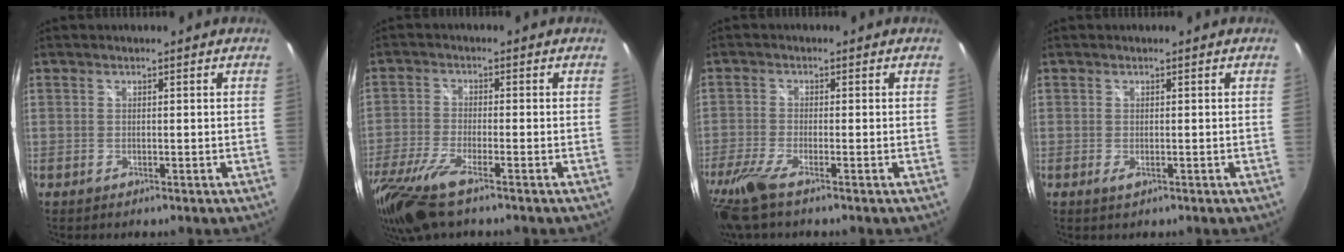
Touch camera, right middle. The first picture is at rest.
{"total": 11.2, "force": [-8.0, 2.1, 7.6], "torque": [-0.177, -0.045, -0.153]}
{"total": 8.6, "force": [-6.0, 1.1, 6.0], "torque": [-0.147, -0.039, -0.117]}
{"total": 1.1, "force": [-0.4, 0.4, 0.9], "torque": [-0.017, -0.001, -0.004]}